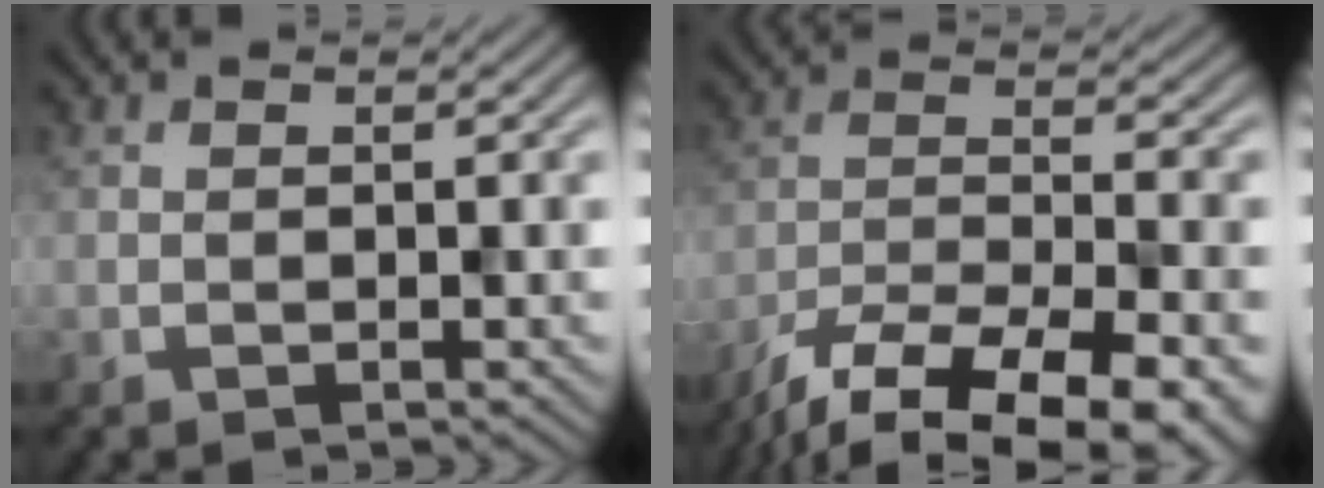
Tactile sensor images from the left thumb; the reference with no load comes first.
{"total": 15.4, "force": [-12.0, 4.6, 8.4], "torque": [-0.167, -0.036, -0.179]}